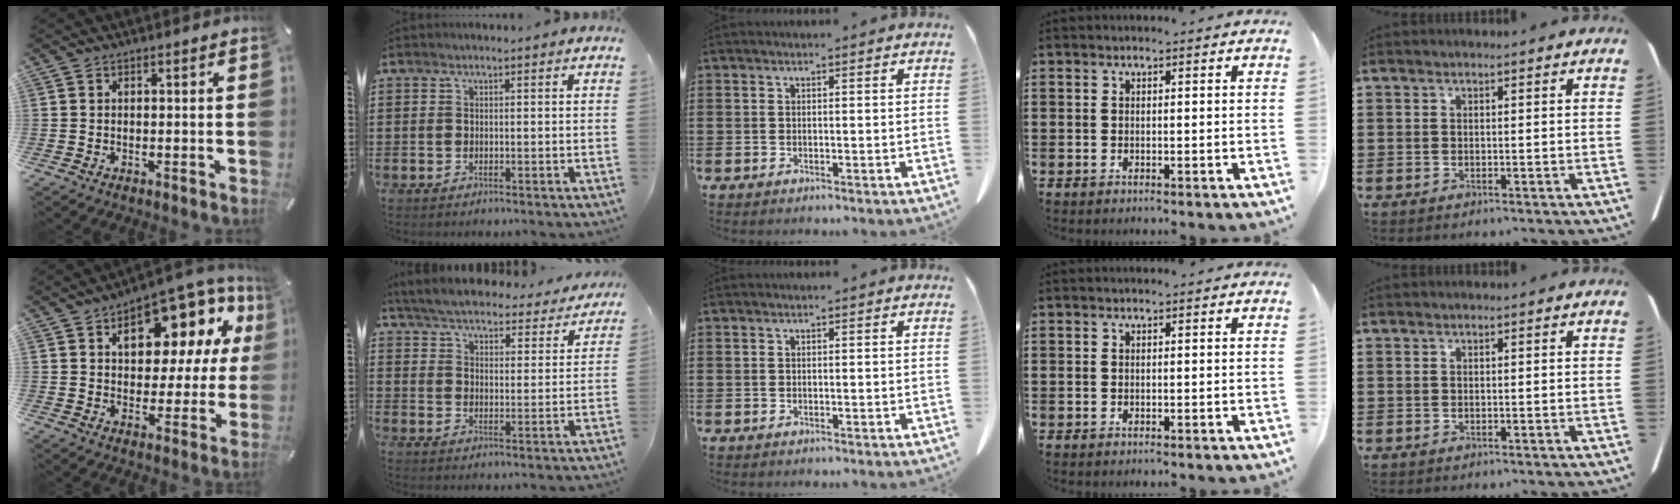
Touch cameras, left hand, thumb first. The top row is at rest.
{"thumb": {"total": 13.1, "force": [7.0, 7.8, 7.9], "torque": [-0.106, -0.058, 0.118]}, "index": {"total": 5.5, "force": [5.4, 0.1, 0.8], "torque": [-0.043, -0.039, 0.091]}}